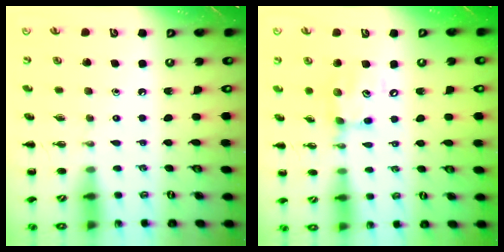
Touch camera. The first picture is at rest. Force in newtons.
{"total": 10.5, "press": 10.4, "slide": 1.6}